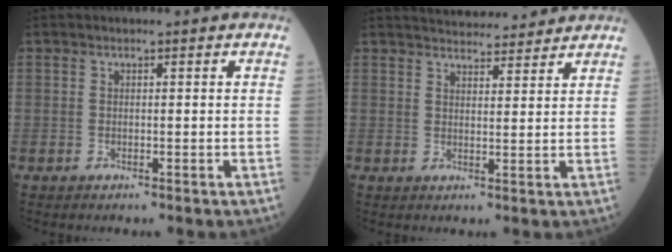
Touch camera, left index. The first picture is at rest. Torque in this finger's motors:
{"motor_torque": [0.18, -0.24, 0.05, 0.01]}